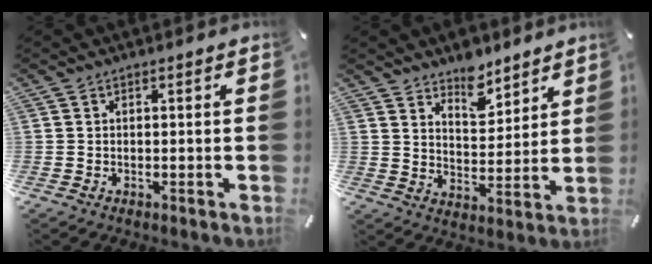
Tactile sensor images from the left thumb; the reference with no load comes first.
{"total": 8.1, "force": [6.8, 4.1, 1.4], "torque": [-0.015, -0.051, 0.127]}